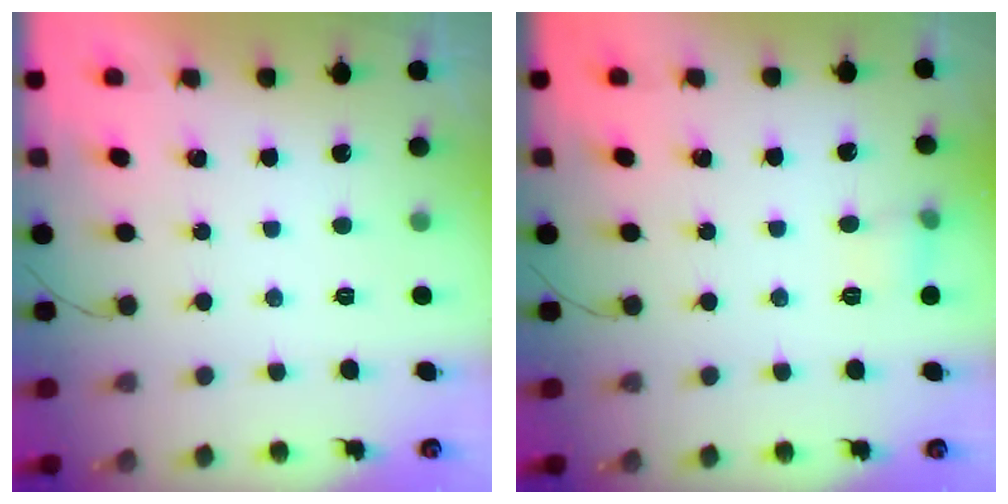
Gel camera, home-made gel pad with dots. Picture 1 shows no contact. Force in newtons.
{"total": 5.4, "press": 5.1, "slide": 1.6}